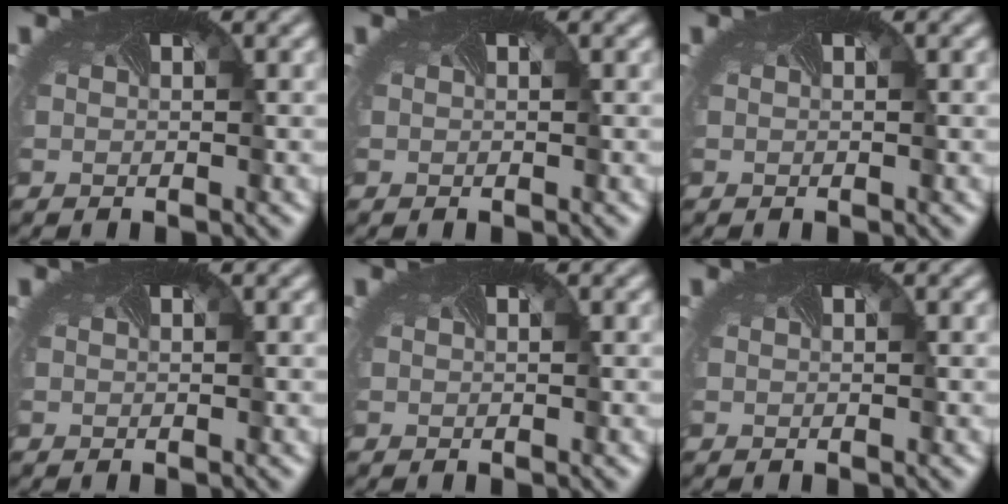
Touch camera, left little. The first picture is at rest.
{"total": 0.0}
{"total": 0.0}
{"total": 0.0}
{"total": 0.0}
{"total": 0.0}